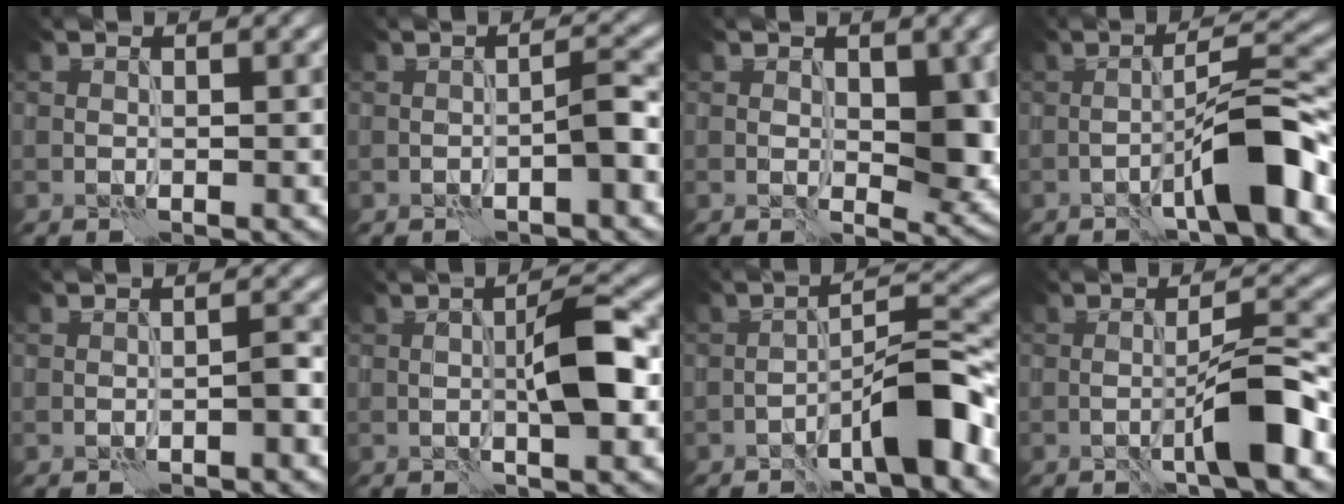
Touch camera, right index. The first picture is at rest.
{"total": 1.8, "force": [-1.0, 0.1, 1.4], "torque": [-0.025, 0.012, -0.020]}
{"total": 4.5, "force": [0.6, 2.8, 3.5], "torque": [-0.045, -0.011, 0.012]}
{"total": 7.0, "force": [-3.0, 1.1, 6.2], "torque": [-0.095, 0.028, -0.052]}
{"total": 1.0, "force": [-0.7, 0.0, 0.6], "torque": [-0.010, 0.008, -0.012]}
{"total": 4.8, "force": [-0.2, 1.1, 4.7], "torque": [-0.086, 0.011, -0.009]}
{"total": 6.8, "force": [-3.8, 1.5, 5.5], "torque": [-0.081, 0.025, -0.065]}
{"total": 5.4, "force": [-2.0, 0.6, 5.0], "torque": [-0.076, 0.016, -0.038]}